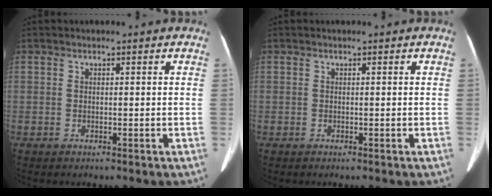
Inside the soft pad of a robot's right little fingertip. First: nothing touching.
{"total": 0.0}